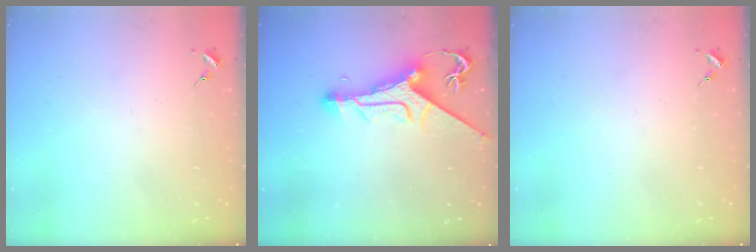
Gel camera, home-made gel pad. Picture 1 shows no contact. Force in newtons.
{"total": 12.0, "press": 11.9, "slide": 1.4}
{"total": 0.0}